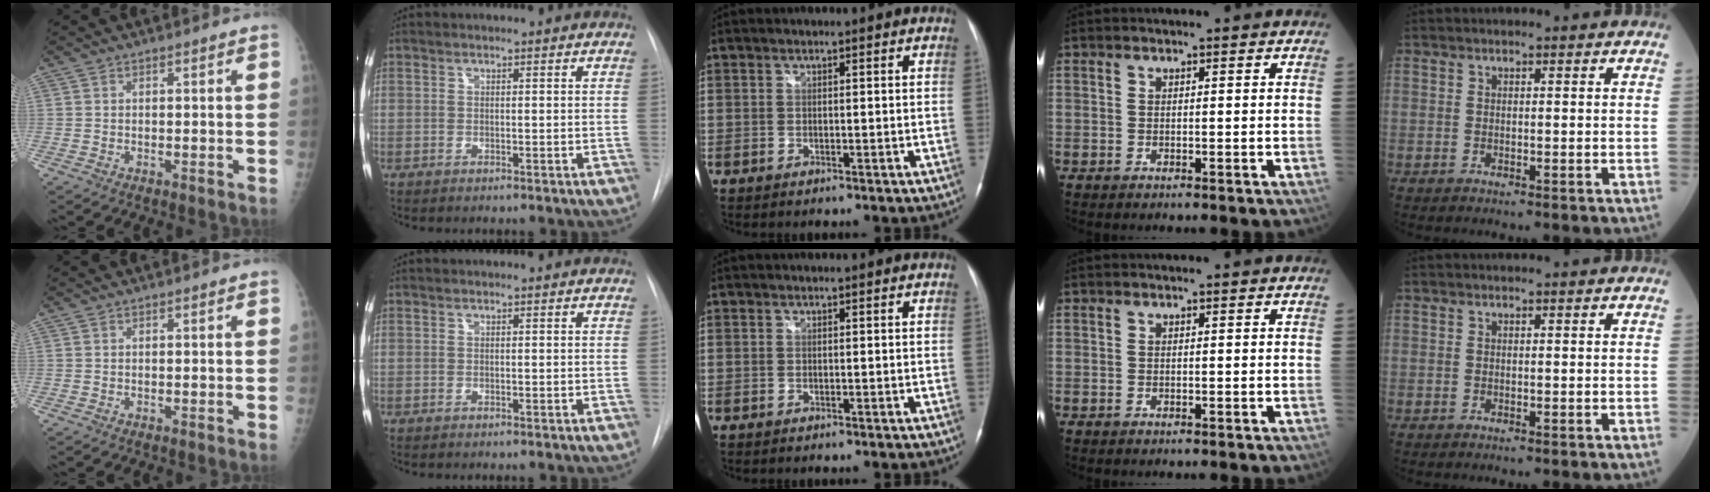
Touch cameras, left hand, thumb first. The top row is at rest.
{}